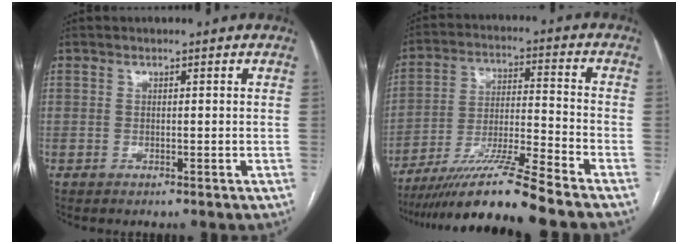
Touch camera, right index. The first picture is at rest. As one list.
[{"total": 14.1, "force": [-11.5, -1.7, 7.9], "torque": [-0.142, -0.012, -0.205]}]